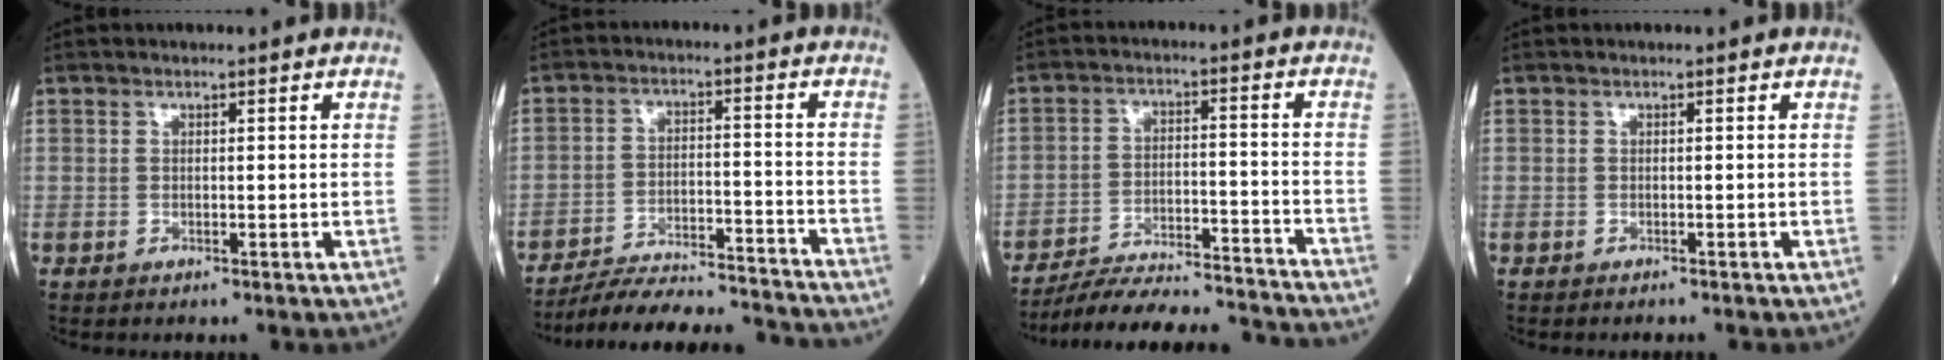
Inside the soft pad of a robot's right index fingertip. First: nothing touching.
{"total": 17.5, "force": [-16.8, 0.9, 4.8], "torque": [-0.085, -0.006, -0.245]}
{"total": 19.0, "force": [-18.2, 0.8, 5.4], "torque": [-0.088, -0.009, -0.263]}
{"total": 1.0, "force": [-0.9, 0.0, 0.4], "torque": [-0.006, -0.002, -0.007]}